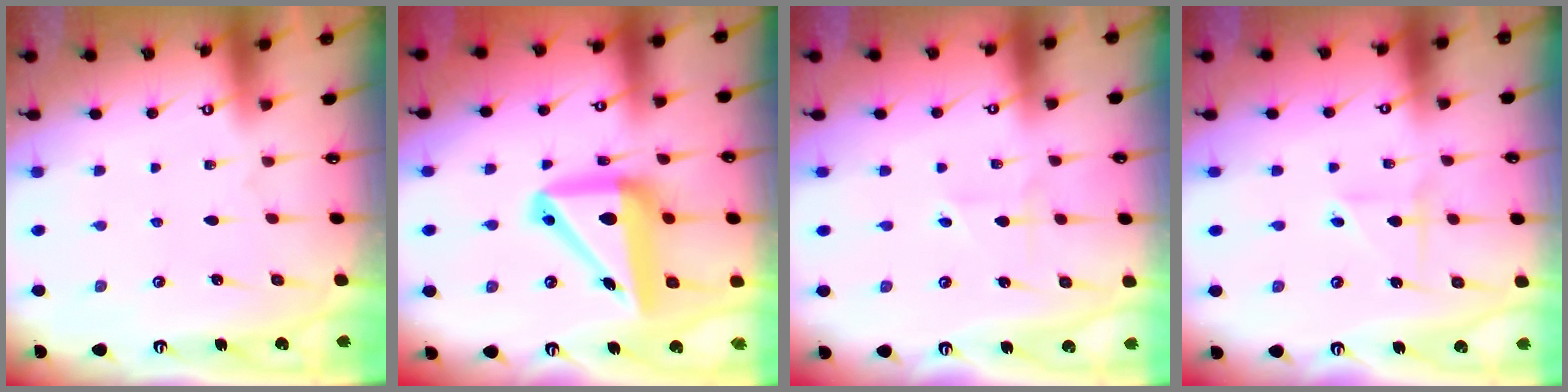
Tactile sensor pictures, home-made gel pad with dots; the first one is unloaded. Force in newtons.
{"total": 16.2, "press": 16.1, "slide": 2.3}
{"total": 1.2, "press": 1.2, "slide": 0.2}
{"total": 3.0, "press": 2.9, "slide": 0.7}